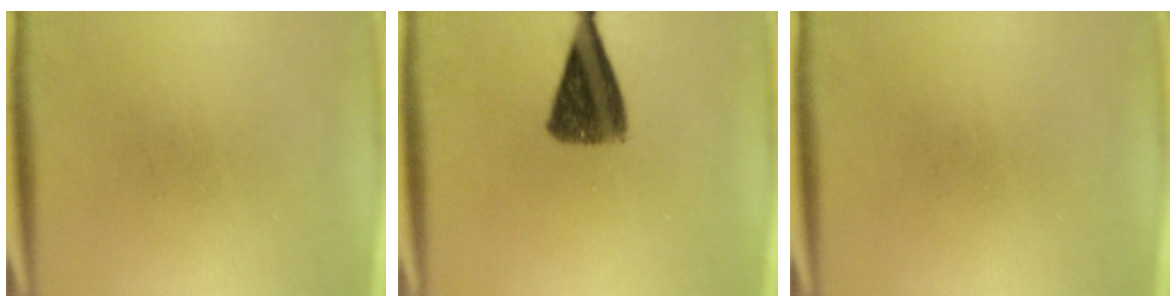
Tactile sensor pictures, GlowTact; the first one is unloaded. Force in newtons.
{"total": 9.4}
{"total": 0.0}